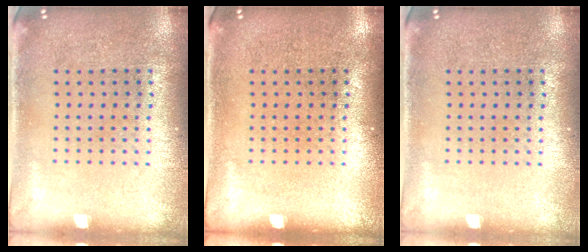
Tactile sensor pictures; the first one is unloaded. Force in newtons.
{"total": 0.0}
{"total": 0.0}